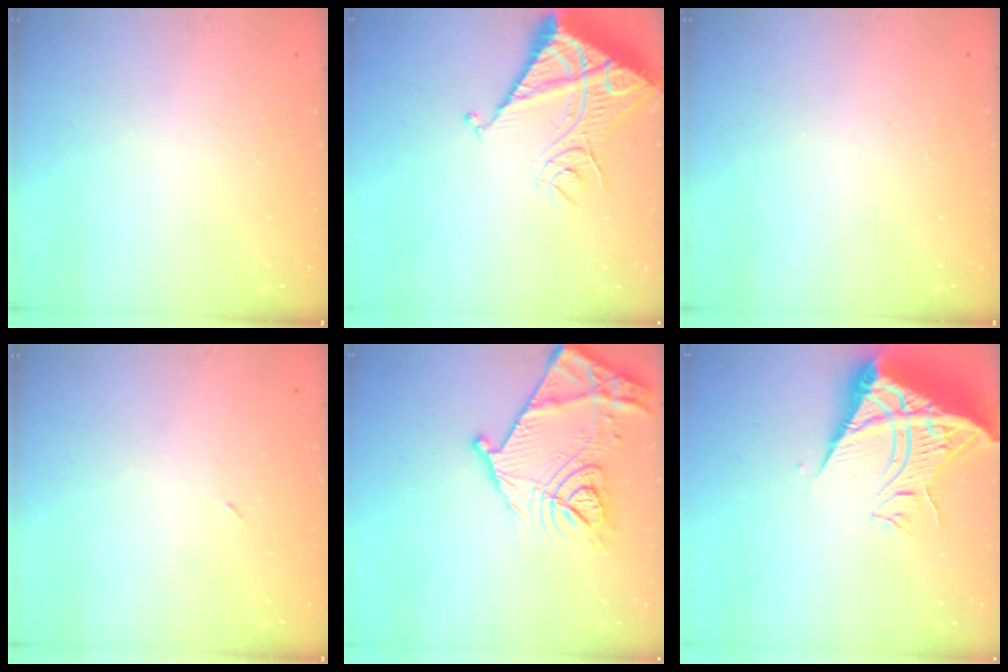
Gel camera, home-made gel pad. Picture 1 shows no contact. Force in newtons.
{"total": 15.5, "press": 15.4, "slide": 1.6}
{"total": 0.0}
{"total": 2.1, "press": 1.9, "slide": 1.0}
{"total": 21.8, "press": 21.8, "slide": 1.1}
{"total": 14.7, "press": 14.6, "slide": 1.5}